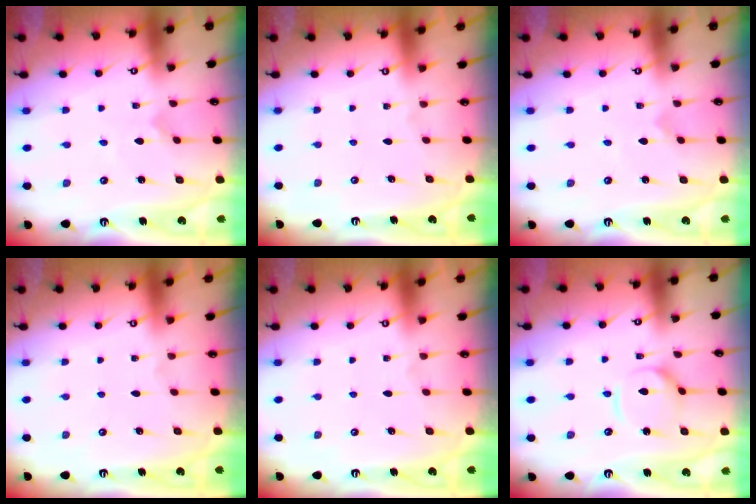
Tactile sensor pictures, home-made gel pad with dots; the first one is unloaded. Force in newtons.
{"total": 0.0}
{"total": 0.0}
{"total": 0.0}
{"total": 0.0}
{"total": 6.9, "press": 6.8, "slide": 0.5}